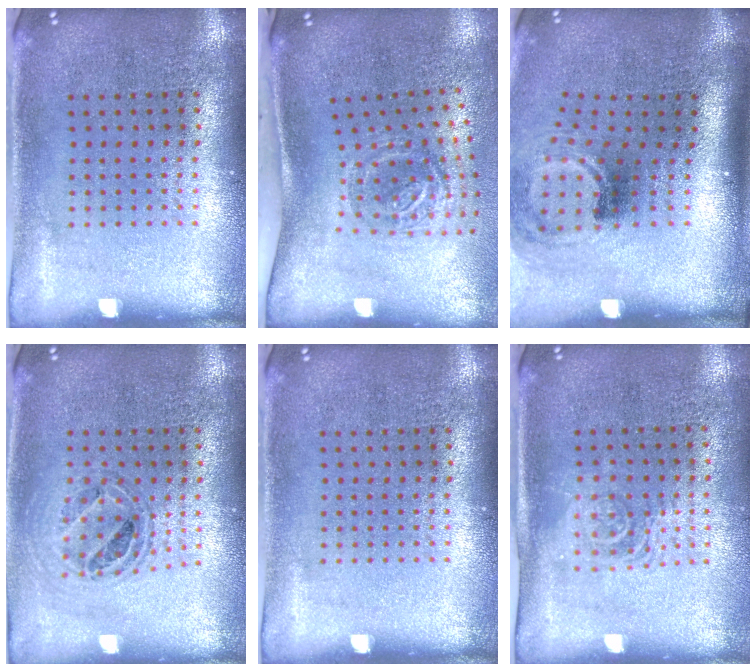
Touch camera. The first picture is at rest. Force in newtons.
{"total": 1.9, "press": 1.2, "slide": 1.6}
{"total": 1.8, "press": 1.1, "slide": 1.4}
{"total": 0.9, "press": 0.8, "slide": 0.2}
{"total": 0.0}
{"total": 1.6, "press": 1.4, "slide": 0.7}